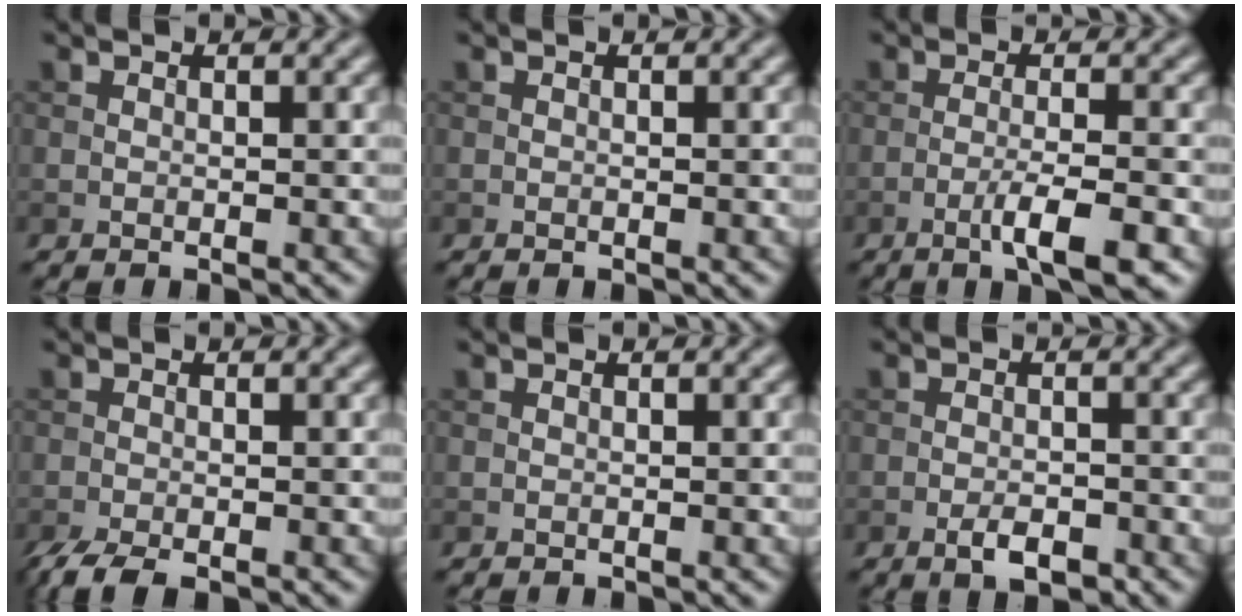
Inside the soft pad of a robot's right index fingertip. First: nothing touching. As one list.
[{"total": 0.0}, {"total": 4.1, "force": [-1.9, 0.6, 3.6], "torque": [-0.061, 0.006, -0.037]}, {"total": 3.1, "force": [-2.3, 0.7, 1.9], "torque": [-0.039, -0.009, -0.046]}, {"total": 0.0}, {"total": 2.4, "force": [-1.3, 0.9, 1.8], "torque": [-0.029, -0.001, -0.024]}]